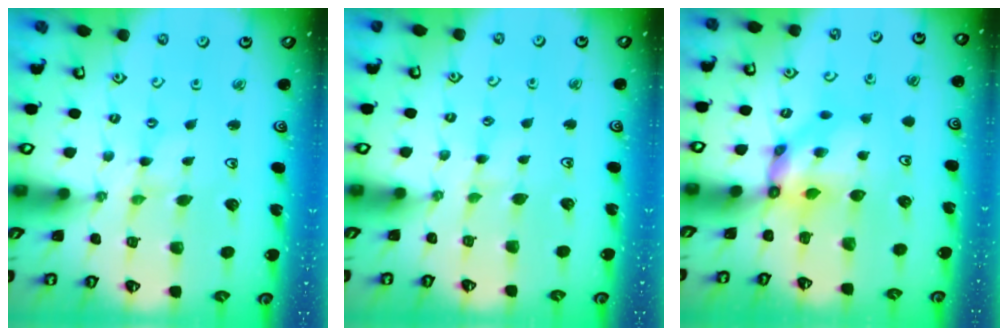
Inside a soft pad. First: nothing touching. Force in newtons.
{"total": 2.8, "press": 2.8, "slide": 0.3}
{"total": 7.7, "press": 7.7, "slide": 0.3}